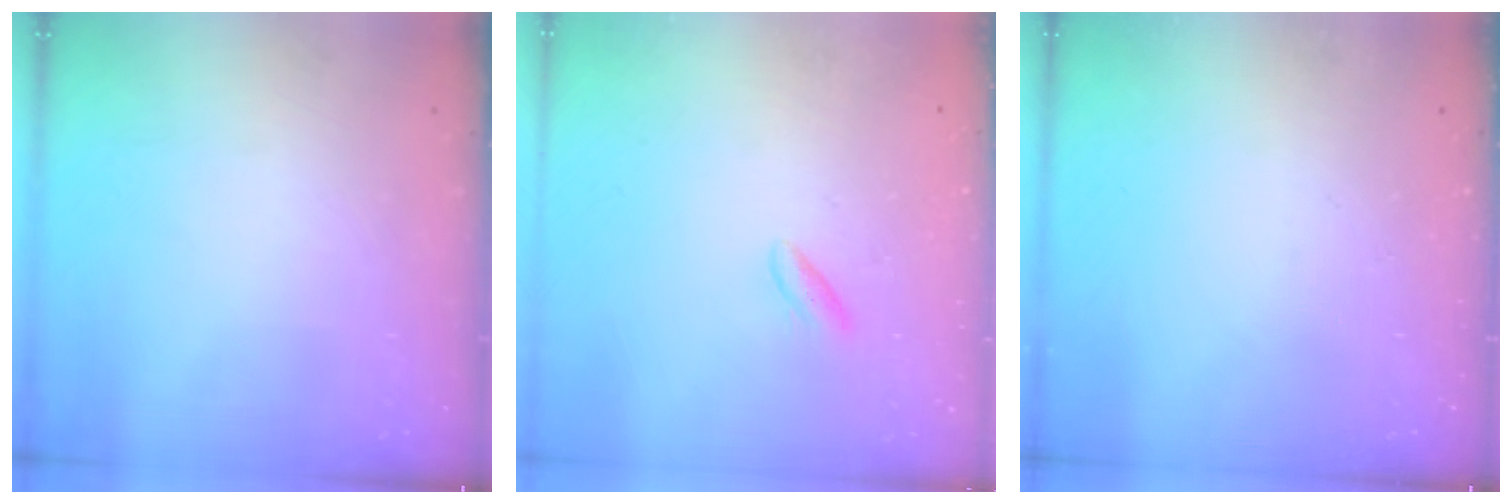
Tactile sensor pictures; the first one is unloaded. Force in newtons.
{"total": 2.7, "press": 2.4, "slide": 1.1}
{"total": 0.0}